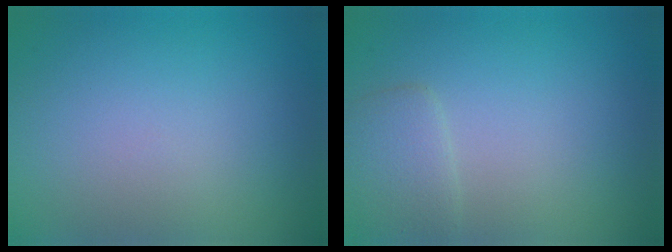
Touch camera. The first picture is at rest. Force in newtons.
{"total": 2.1, "press": 2.1, "slide": 0.1}